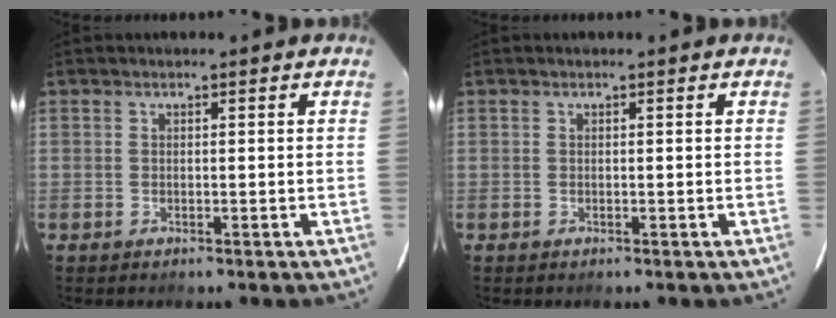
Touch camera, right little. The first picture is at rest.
{"total": 0.0}